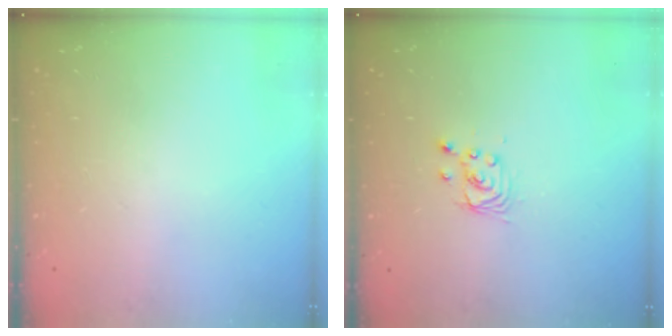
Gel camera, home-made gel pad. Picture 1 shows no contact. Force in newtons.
{"total": 2.9, "press": 2.9, "slide": 0.1}